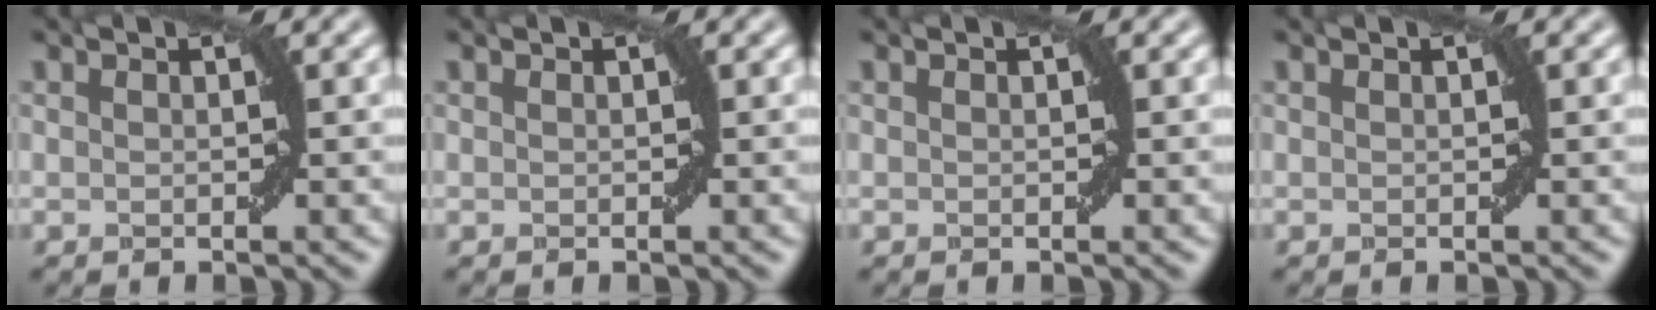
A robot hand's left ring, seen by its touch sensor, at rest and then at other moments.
{"total": 0.0}
{"total": 0.0}
{"total": 0.0}